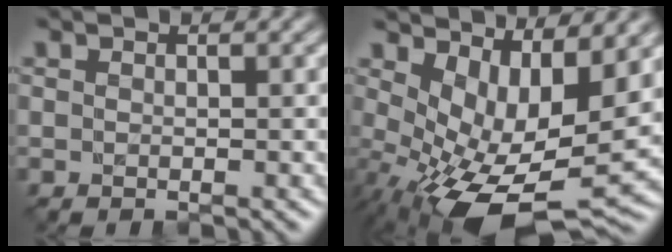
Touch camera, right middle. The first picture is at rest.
{"total": 9.5, "force": [-0.5, 4.5, 8.4], "torque": [-0.155, -0.026, 0.006]}